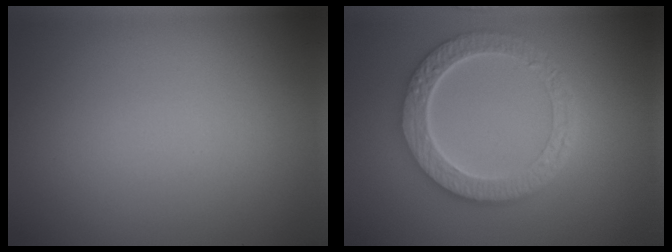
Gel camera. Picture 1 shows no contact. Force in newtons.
{"total": 6.6, "press": 5.2, "slide": 4.1}